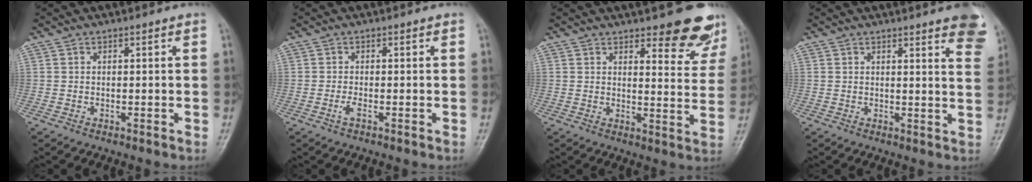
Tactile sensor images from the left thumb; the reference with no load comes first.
{"total": 1.5, "force": [-0.4, 0.4, 1.4], "torque": [-0.026, 0.001, -0.009]}
{"total": 10.4, "force": [7.8, 3.4, 6.1], "torque": [-0.037, -0.052, 0.090]}
{"total": 10.4, "force": [7.1, 2.0, 7.4], "torque": [-0.062, -0.027, 0.064]}